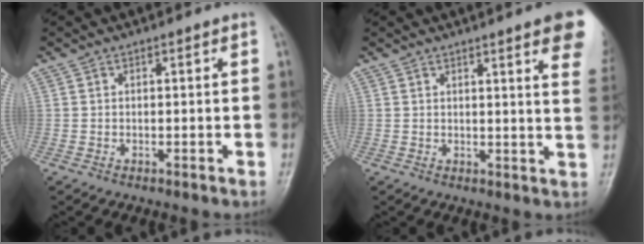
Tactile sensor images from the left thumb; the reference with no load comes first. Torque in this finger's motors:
{"motor_torque": [2.16, 1.41, 1.29, -1.38, 0.02]}